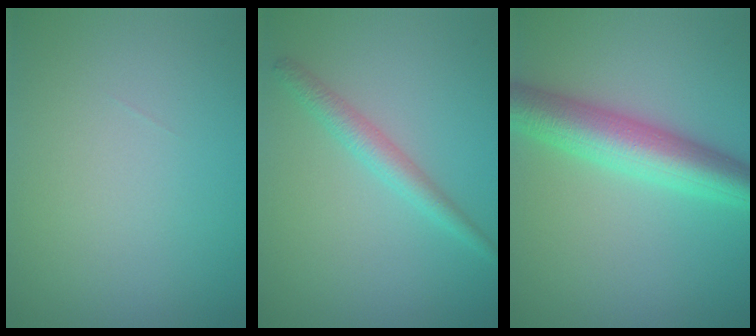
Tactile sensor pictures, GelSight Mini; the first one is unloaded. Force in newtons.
{"total": 2.2, "press": 2.2, "slide": 0.0}
{"total": 6.3, "press": 6.3, "slide": 0.1}